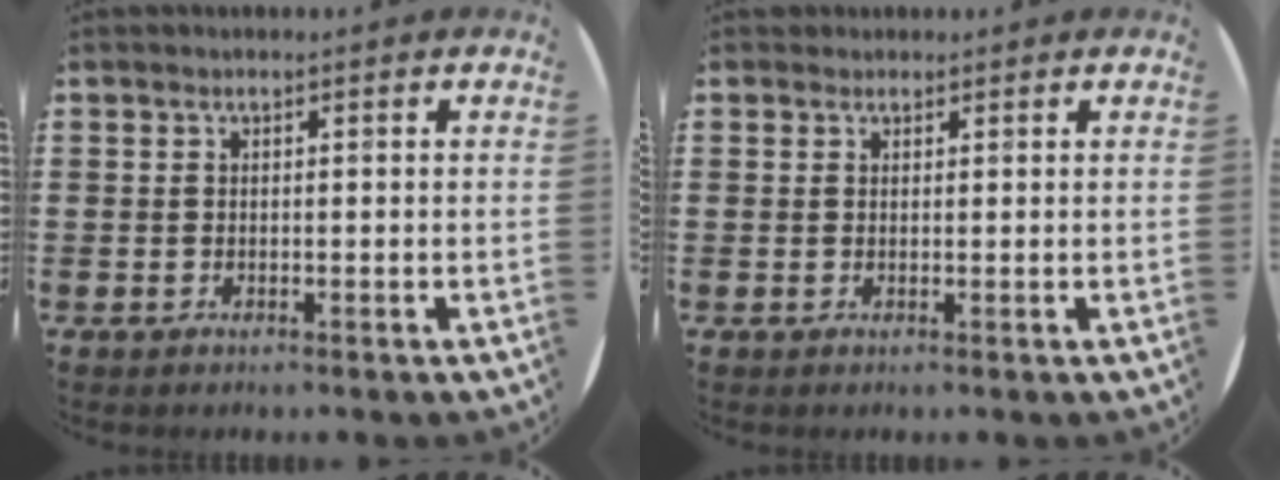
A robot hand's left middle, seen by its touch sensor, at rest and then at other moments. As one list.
[{"total": 0.8, "force": [0.7, 0.3, -0.2], "torque": [0.011, 0.001, 0.011]}]